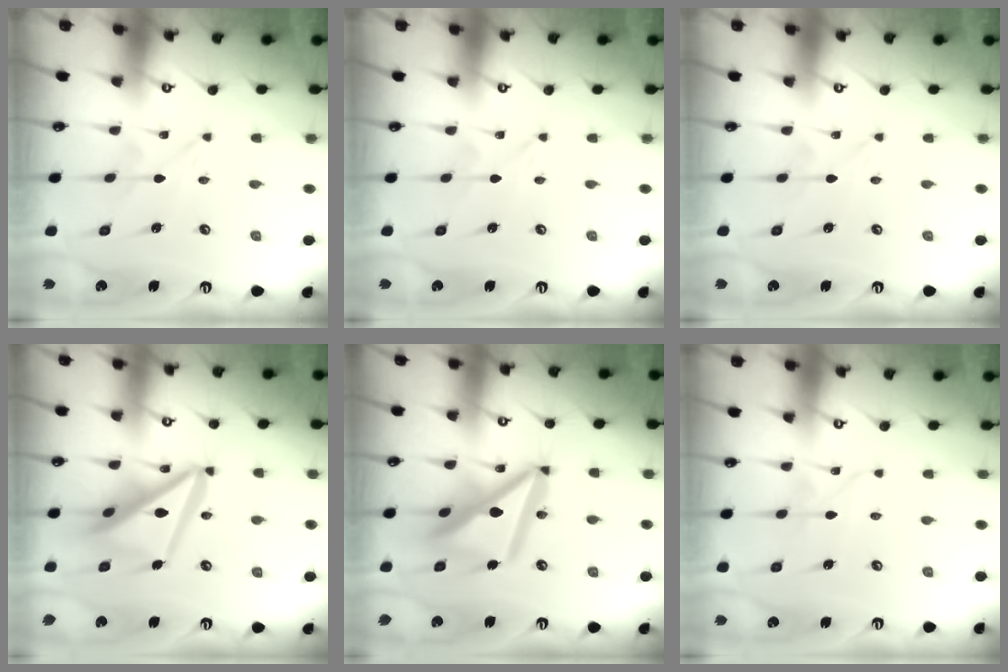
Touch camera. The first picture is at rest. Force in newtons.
{"total": 0.0}
{"total": 0.0}
{"total": 18.0, "press": 17.9, "slide": 2.0}
{"total": 17.3, "press": 17.2, "slide": 2.0}
{"total": 2.7, "press": 2.7, "slide": 0.3}